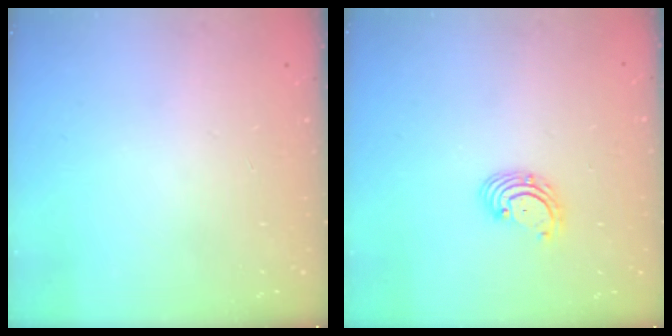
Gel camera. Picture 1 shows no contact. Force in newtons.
{"total": 2.9, "press": 2.9, "slide": 0.1}